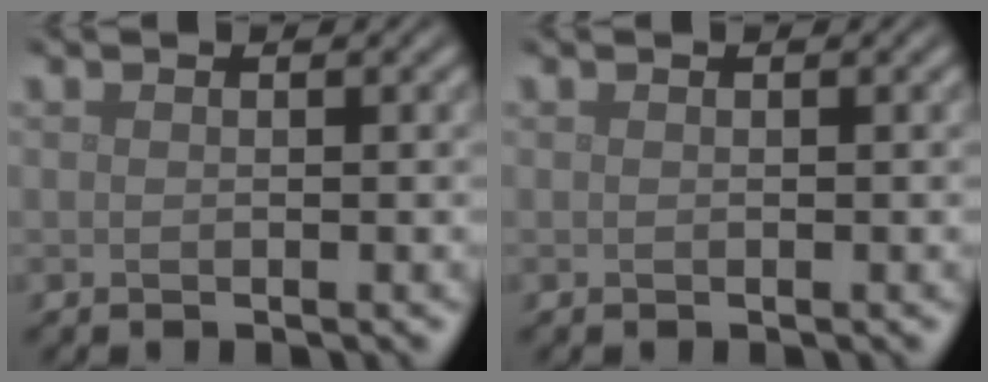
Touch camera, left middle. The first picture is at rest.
{"total": 0.0}